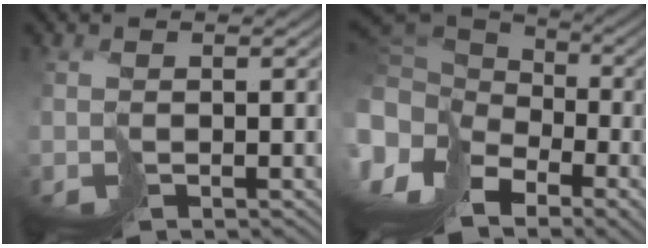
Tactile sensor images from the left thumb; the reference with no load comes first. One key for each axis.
{"total": 15.7, "fx": -5.1, "fy": 11.1, "fz": 10.0, "tx": -0.264, "ty": -0.020, "tz": -0.055}